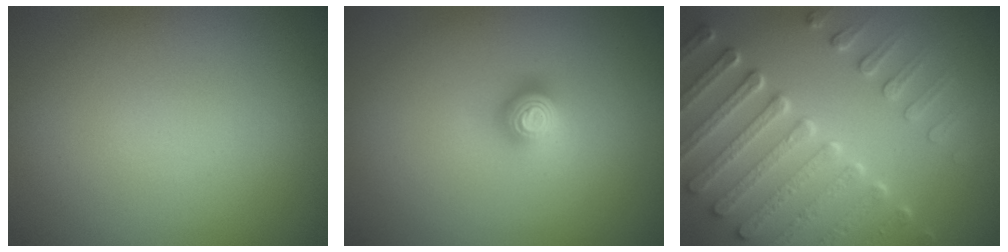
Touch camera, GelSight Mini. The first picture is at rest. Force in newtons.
{"total": 2.3, "press": 1.4, "slide": 1.8}
{"total": 7.3, "press": 5.6, "slide": 4.7}